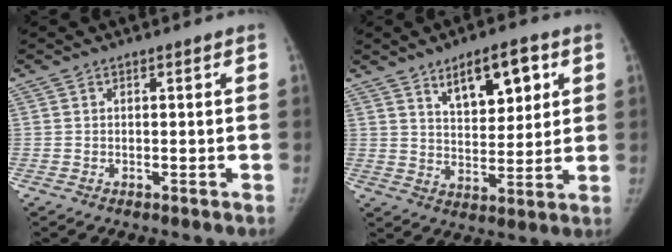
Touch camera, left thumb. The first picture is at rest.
{"total": 10.9, "force": [5.4, 5.1, 7.9], "torque": [-0.091, -0.029, 0.091]}